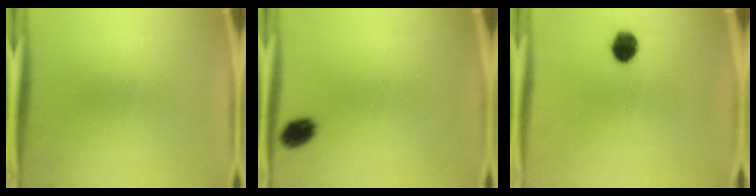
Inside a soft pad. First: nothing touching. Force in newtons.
{"total": 4.6}
{"total": 6.9}